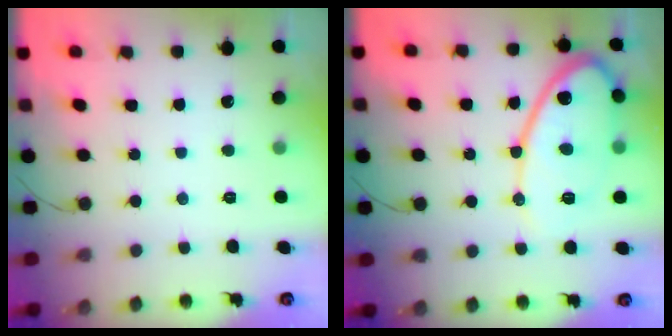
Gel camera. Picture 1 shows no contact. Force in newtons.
{"total": 13.8, "press": 13.8, "slide": 1.1}